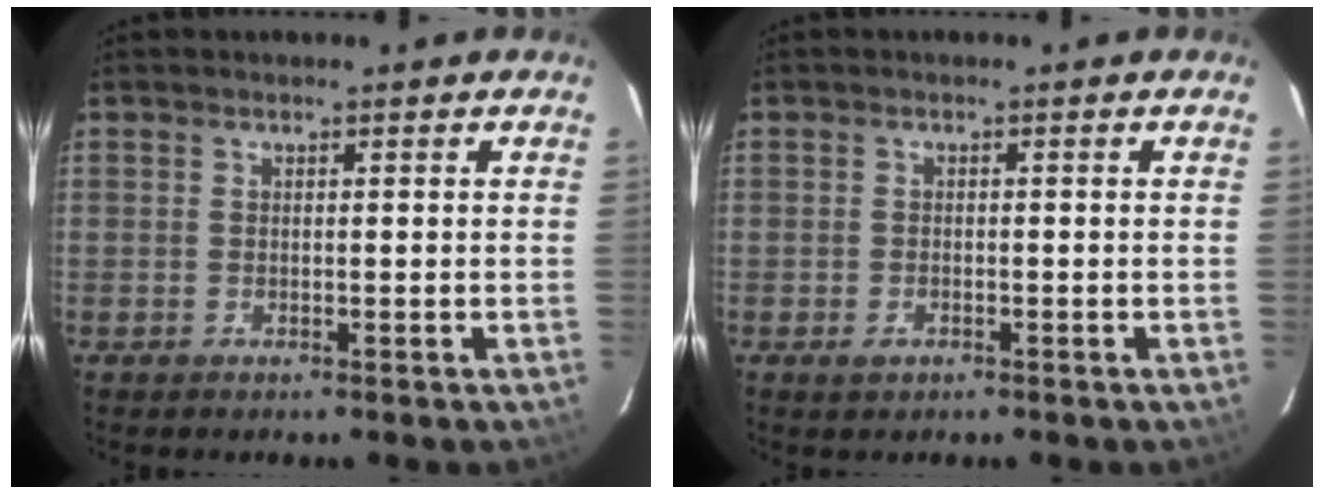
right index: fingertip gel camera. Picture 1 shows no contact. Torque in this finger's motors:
{"motor_torque": [0.13, -0.14, 0.04, 0.00]}